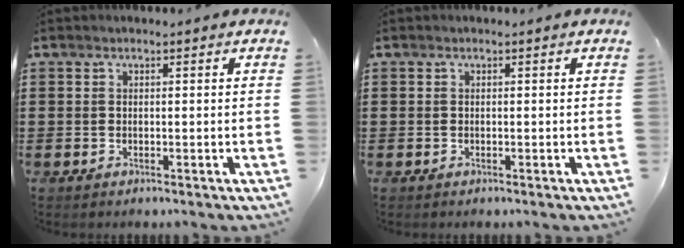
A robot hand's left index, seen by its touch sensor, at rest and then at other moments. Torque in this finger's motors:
{"motor_torque": [-0.01, -0.01, 0.00, 0.00]}